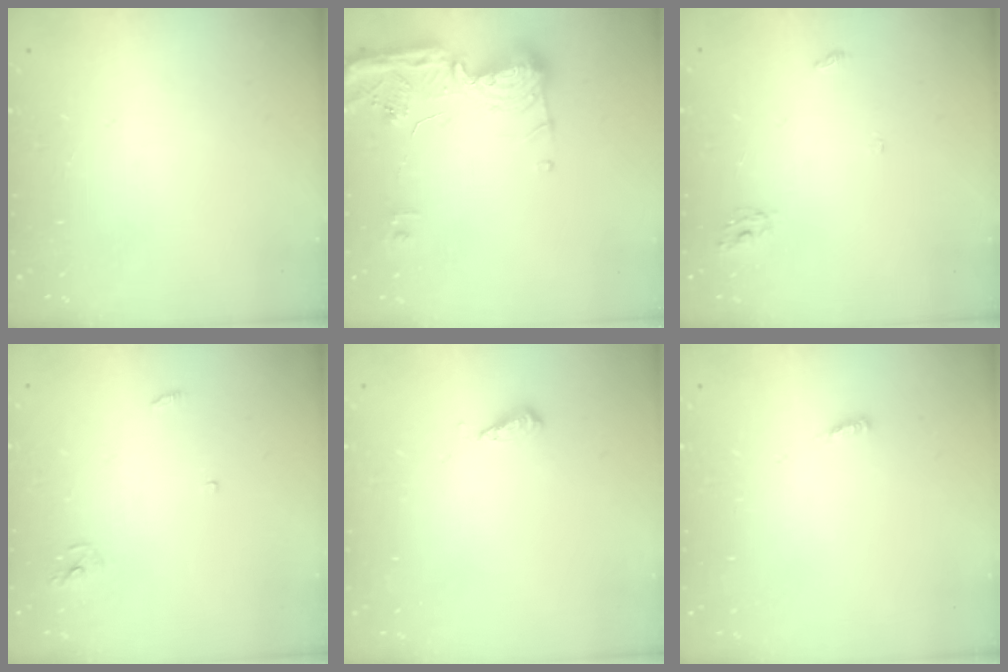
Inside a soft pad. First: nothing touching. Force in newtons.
{"total": 15.0, "press": 14.9, "slide": 0.8}
{"total": 2.8, "press": 2.8, "slide": 0.2}
{"total": 2.9, "press": 2.9, "slide": 0.2}
{"total": 3.1, "press": 3.0, "slide": 0.7}
{"total": 2.6, "press": 2.6, "slide": 0.3}